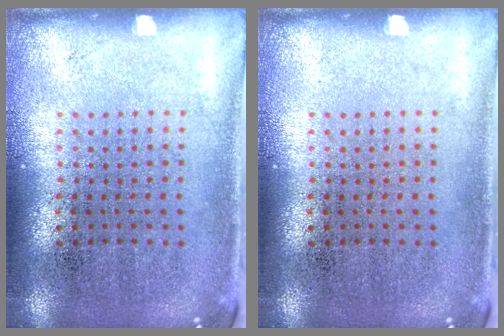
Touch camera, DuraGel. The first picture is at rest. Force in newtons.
{"total": 0.0}